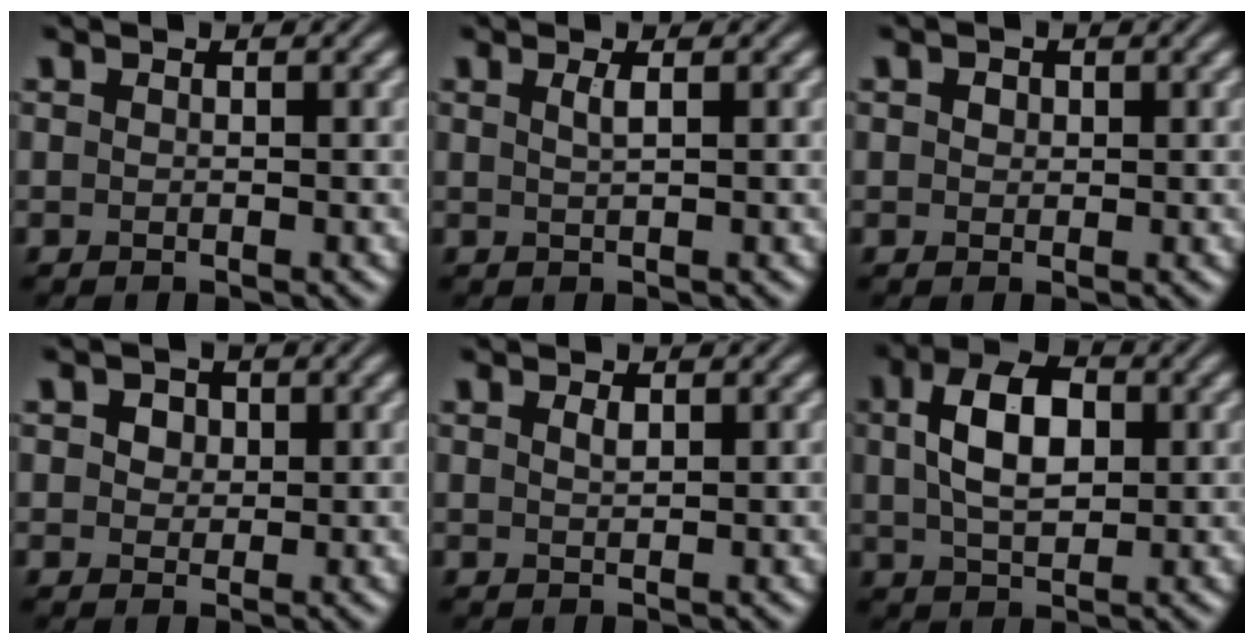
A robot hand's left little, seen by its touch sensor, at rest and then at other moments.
{"total": 1.3, "force": [0.5, 0.4, 1.1], "torque": [-0.015, 0.003, 0.006]}
{"total": 1.0, "force": [0.3, 0.8, 0.4], "torque": [-0.008, 0.000, 0.002]}
{"total": 2.8, "force": [1.3, 2.1, 1.5], "torque": [-0.026, 0.015, 0.005]}
{"total": 0.8, "force": [0.5, 0.3, 0.5], "torque": [-0.013, 0.000, 0.010]}
{"total": 6.5, "force": [1.3, 3.8, 5.1], "torque": [-0.093, 0.012, 0.018]}